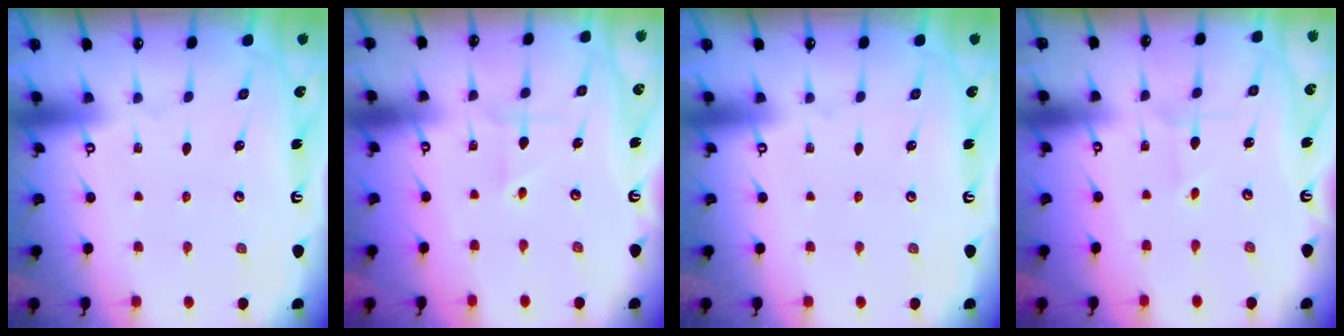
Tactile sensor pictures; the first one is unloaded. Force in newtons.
{"total": 1.9, "press": 1.8, "slide": 0.4}
{"total": 0.0}
{"total": 0.7, "press": 0.7, "slide": 0.0}